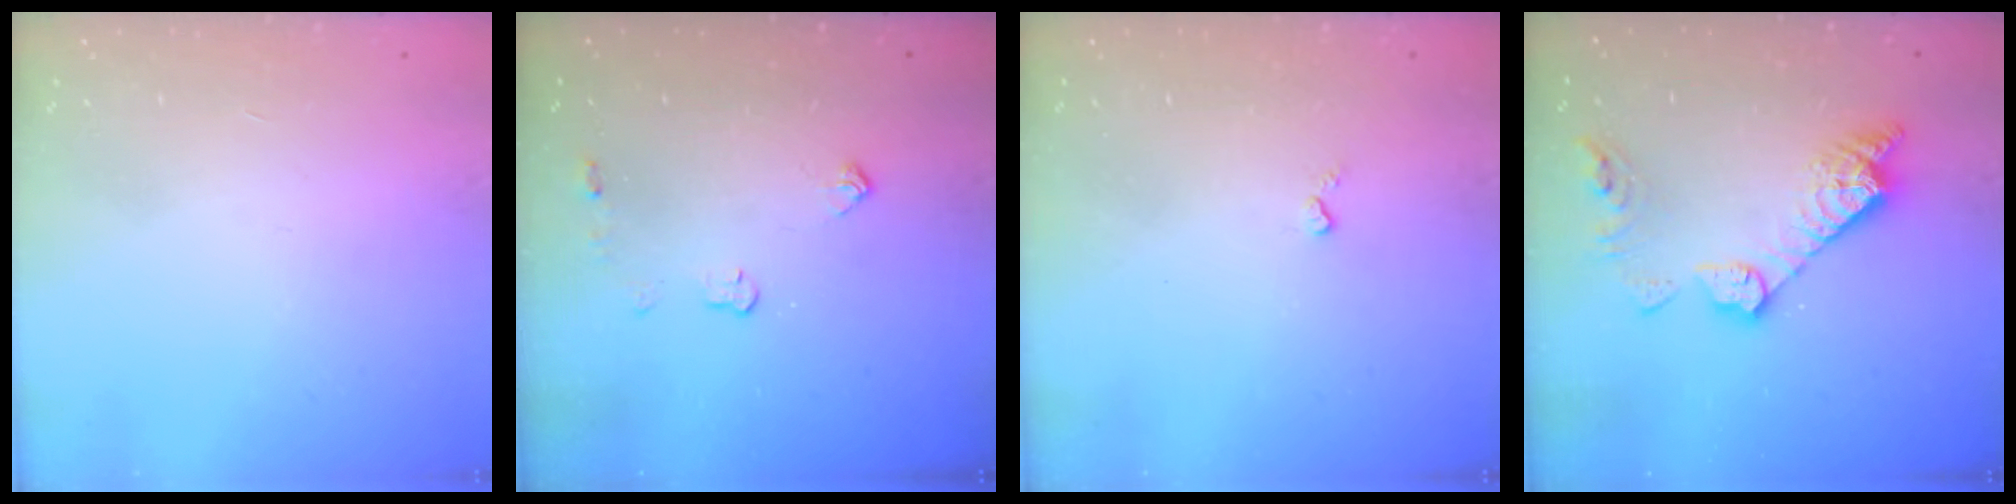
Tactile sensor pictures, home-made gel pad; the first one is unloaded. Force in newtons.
{"total": 4.6, "press": 4.5, "slide": 0.7}
{"total": 3.3, "press": 3.3, "slide": 0.5}
{"total": 13.3, "press": 13.3, "slide": 1.0}